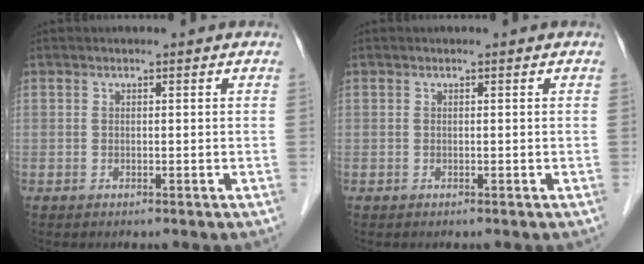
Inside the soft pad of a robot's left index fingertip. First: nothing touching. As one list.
[{"total": 0.0}]